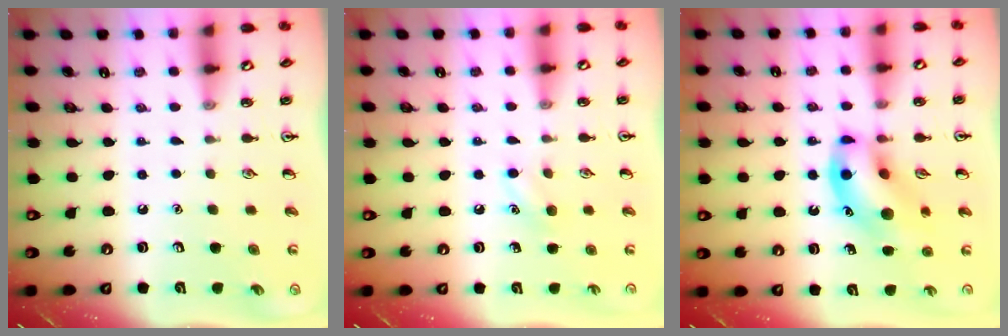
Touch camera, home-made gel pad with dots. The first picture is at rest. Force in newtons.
{"total": 6.2, "press": 5.9, "slide": 1.8}
{"total": 13.7, "press": 13.4, "slide": 2.7}